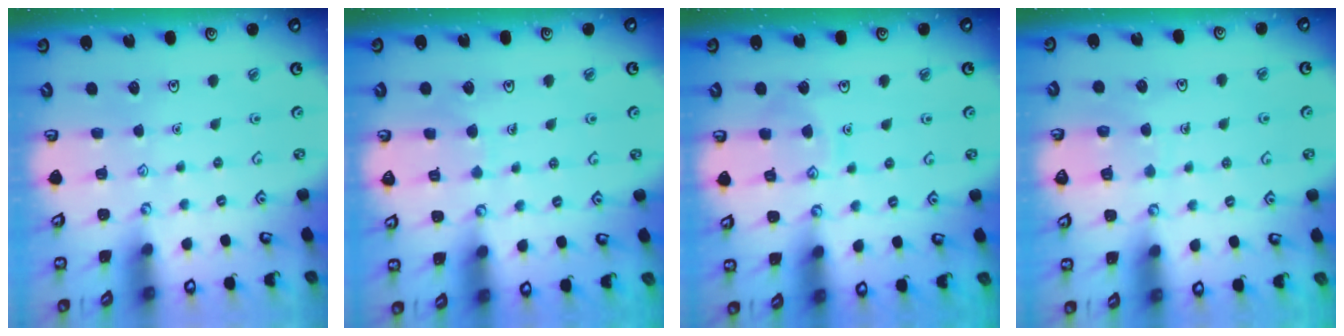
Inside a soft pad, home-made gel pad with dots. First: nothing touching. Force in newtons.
{"total": 4.7, "press": 4.7, "slide": 0.3}
{"total": 7.8, "press": 7.8, "slide": 0.7}
{"total": 6.4, "press": 6.4, "slide": 0.4}